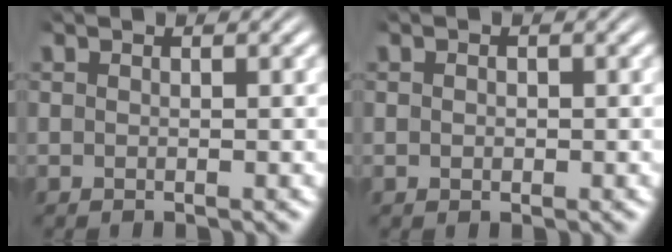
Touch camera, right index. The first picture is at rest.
{"total": 0.5, "force": [-0.2, 0.2, 0.4], "torque": [-0.014, -0.009, 0.001]}